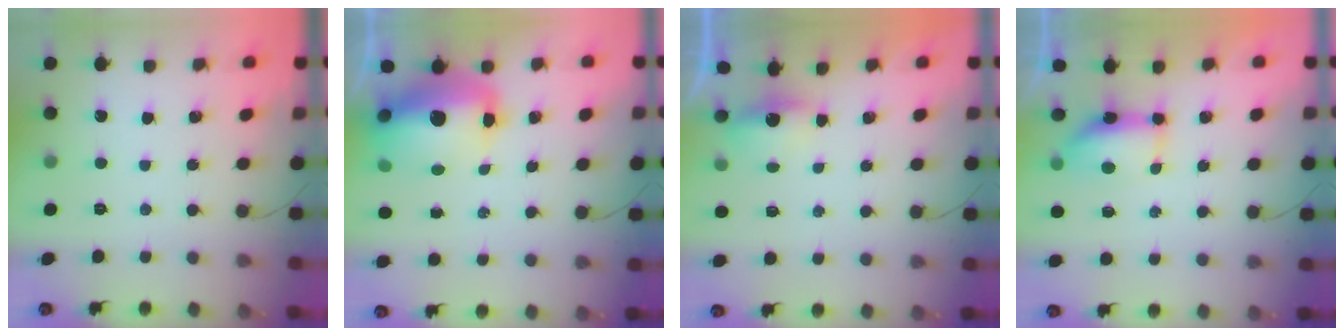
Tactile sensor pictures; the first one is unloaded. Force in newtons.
{"total": 15.5, "press": 15.1, "slide": 3.5}
{"total": 3.1, "press": 2.9, "slide": 1.1}
{"total": 9.5, "press": 7.8, "slide": 5.3}